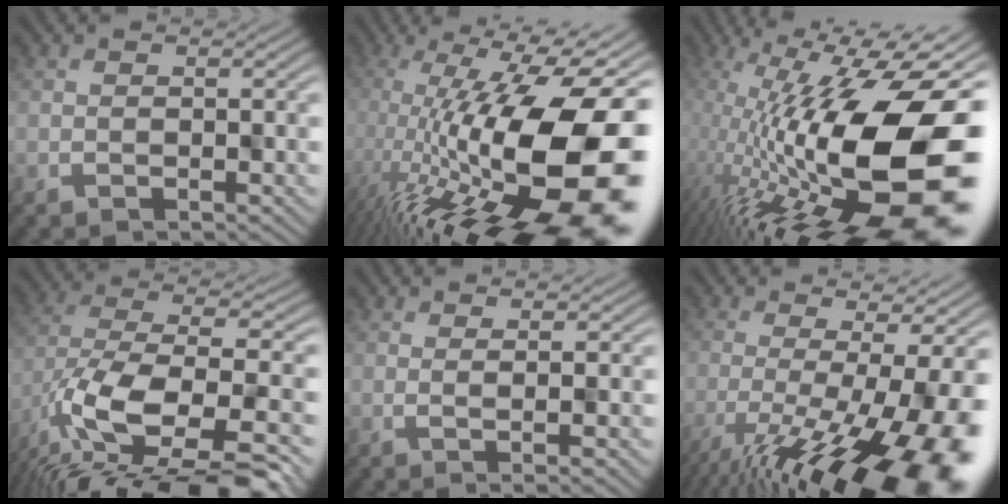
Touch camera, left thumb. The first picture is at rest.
{"total": 19.4, "force": [-1.7, 7.0, 18.0], "torque": [-0.259, -0.001, -0.039]}
{"total": 20.2, "force": [-0.2, 8.3, 18.4], "torque": [-0.279, -0.020, -0.009]}
{"total": 14.3, "force": [-5.8, 7.6, 10.6], "torque": [-0.241, -0.029, -0.077]}
{"total": 2.8, "force": [0.5, 0.5, 2.7], "torque": [-0.028, 0.005, 0.004]}
{"total": 16.7, "force": [-8.3, 4.4, 13.9], "torque": [-0.223, -0.034, -0.121]}